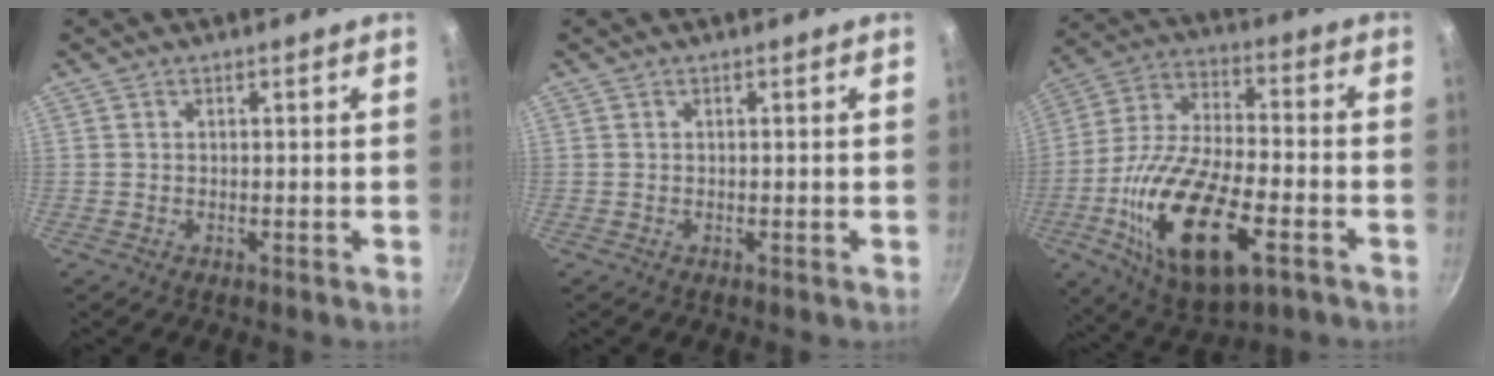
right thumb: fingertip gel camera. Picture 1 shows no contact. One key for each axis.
{"total": 0.0}
{"total": 22.6, "fx": -7.7, "fy": 10.0, "fz": 18.7, "tx": -0.351, "ty": 0.015, "tz": -0.140}